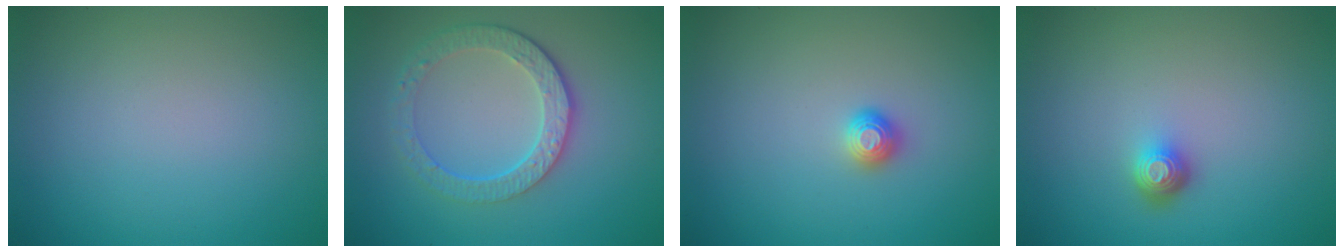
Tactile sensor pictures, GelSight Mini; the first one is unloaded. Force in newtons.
{"total": 4.5, "press": 3.4, "slide": 3.0}
{"total": 1.1, "press": 1.1, "slide": 0.1}
{"total": 1.7, "press": 1.3, "slide": 1.1}